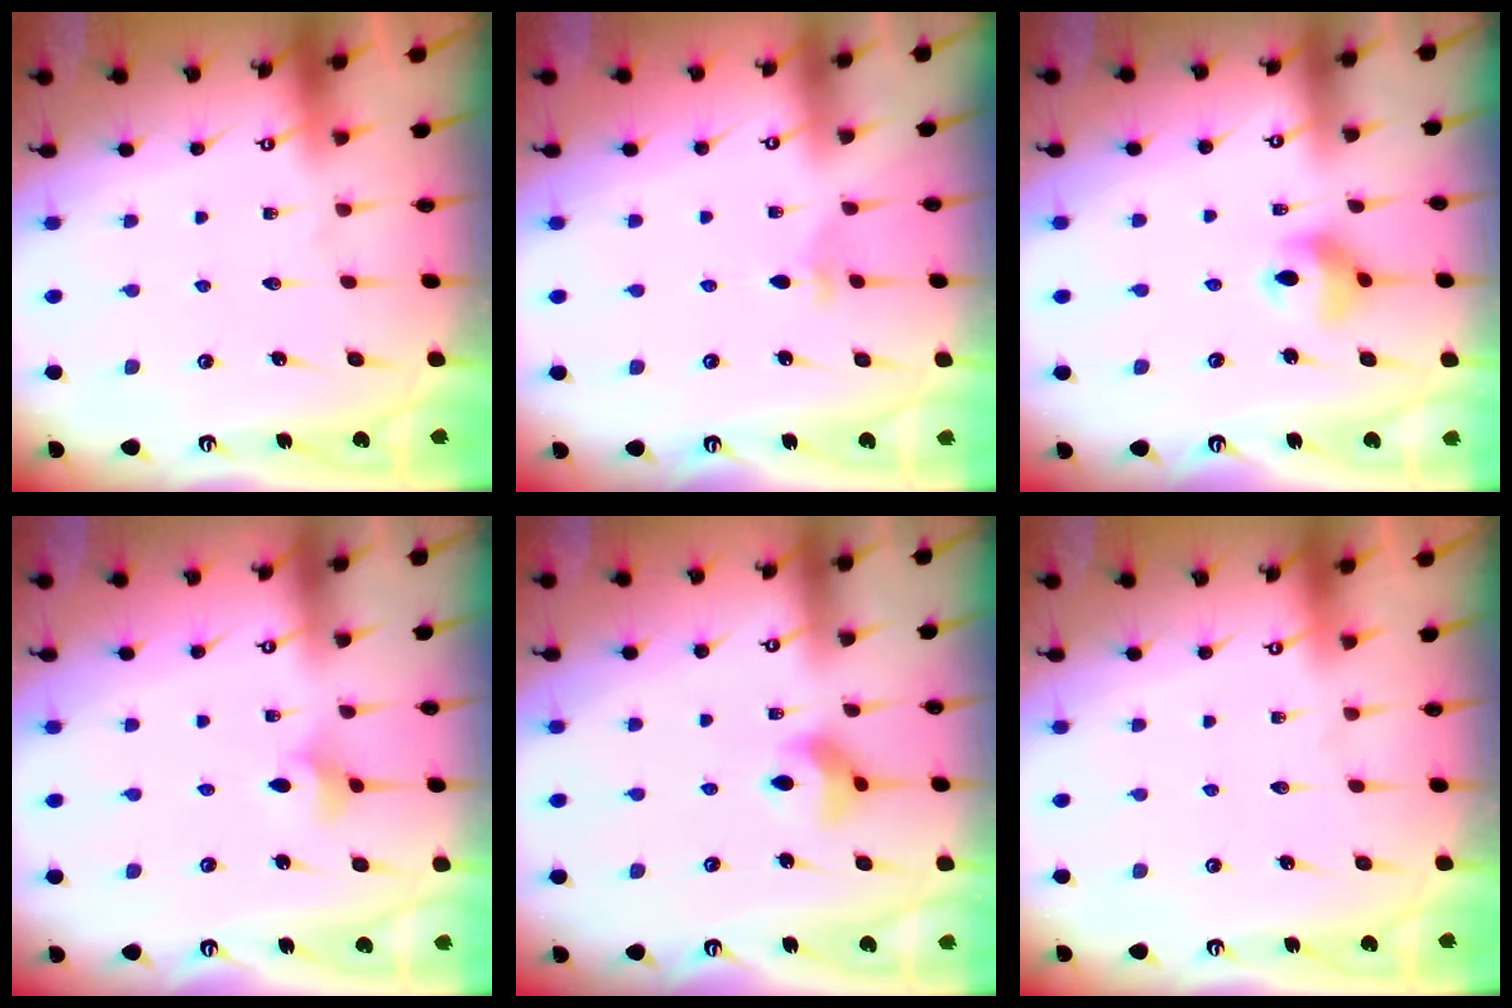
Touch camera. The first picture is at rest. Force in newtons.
{"total": 2.9, "press": 2.8, "slide": 0.8}
{"total": 9.2, "press": 8.6, "slide": 3.2}
{"total": 3.2, "press": 3.1, "slide": 0.6}
{"total": 8.2, "press": 8.1, "slide": 0.8}
{"total": 0.0}